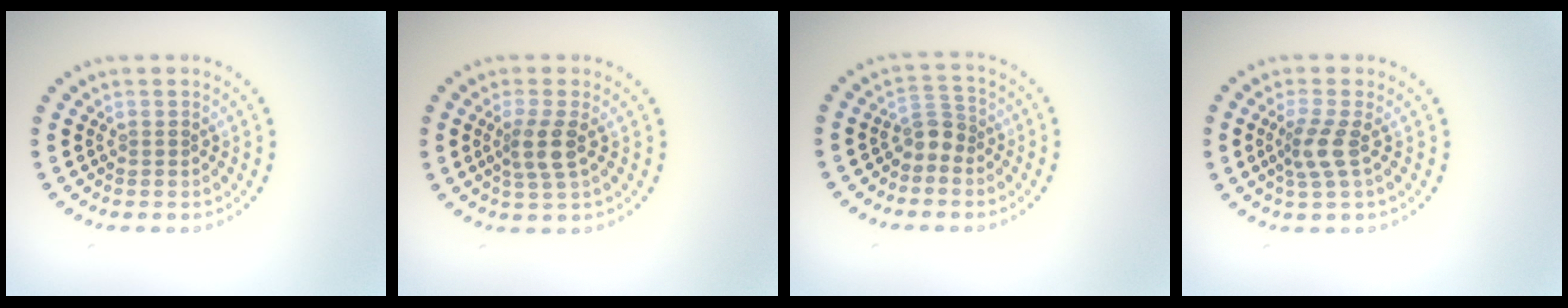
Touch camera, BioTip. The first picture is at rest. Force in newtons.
{"total": 2.6, "press": 2.1, "slide": 1.5}
{"total": 1.9, "press": 1.6, "slide": 1.1}
{"total": 2.4, "press": 1.8, "slide": 1.6}